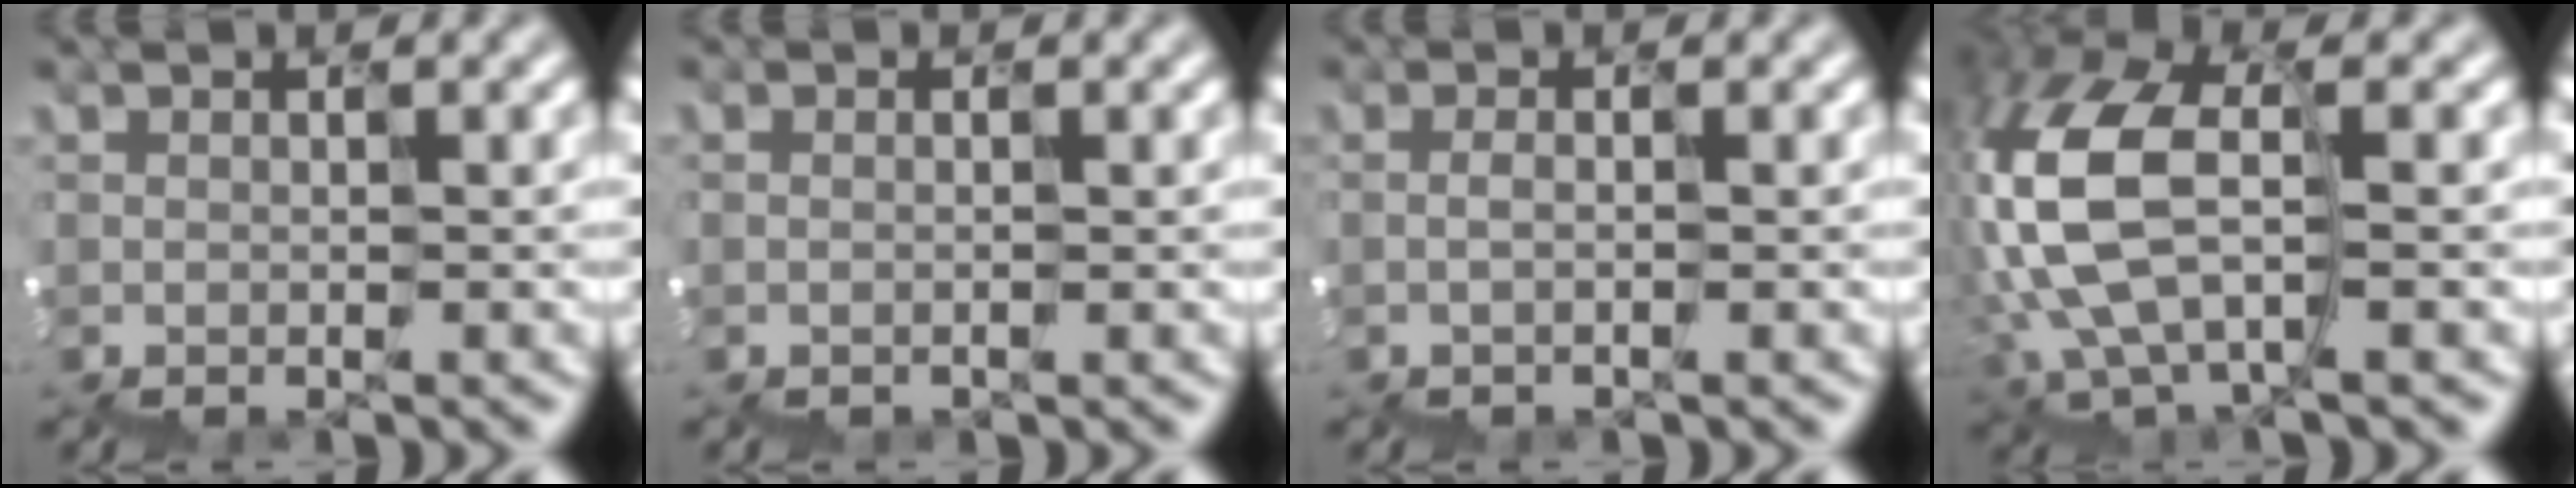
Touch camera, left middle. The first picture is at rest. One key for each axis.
{"total": 0.9, "fx": -0.1, "fy": -0.3, "fz": -0.8, "tx": 0.009, "ty": 0.000, "tz": -0.003}
{"total": 0.6, "fx": -0.2, "fy": -0.2, "fz": -0.5, "tx": 0.003, "ty": -0.003, "tz": -0.007}
{"total": 5.8, "fx": -0.5, "fy": 3.1, "fz": 4.9, "tx": -0.171, "ty": 0.006, "tz": -0.018}